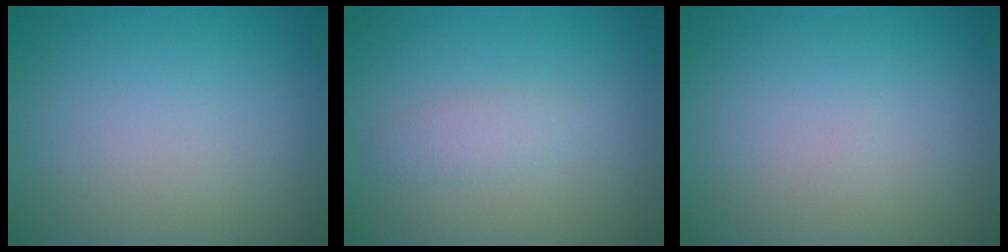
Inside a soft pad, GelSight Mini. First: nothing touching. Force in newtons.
{"total": 1.4, "press": 1.4, "slide": 0.1}
{"total": 0.0}